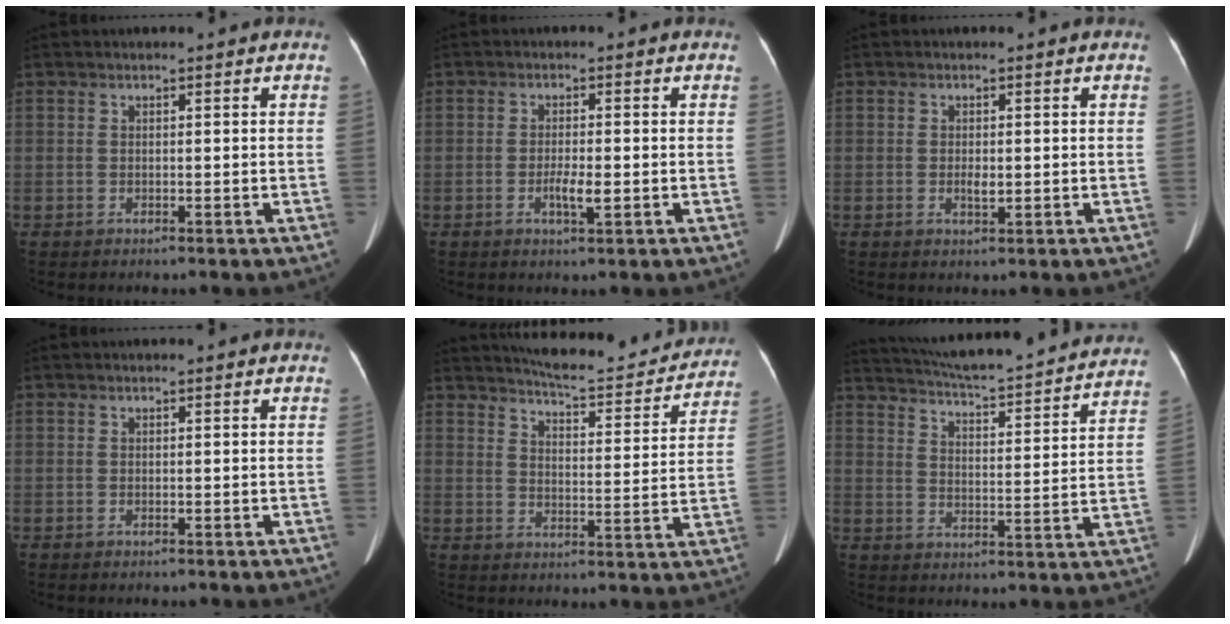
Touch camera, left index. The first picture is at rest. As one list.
[{"total": 3.1, "force": [-0.9, 0.7, 2.9], "torque": [-0.055, -0.002, -0.014]}, {"total": 1.7, "force": [-0.3, 0.7, 1.5], "torque": [-0.030, -0.003, -0.004]}, {"total": 0.0}, {"total": 15.2, "force": [14.4, 2.4, 4.2], "torque": [-0.053, -0.018, 0.179]}, {"total": 24.9, "force": [23.0, 2.1, 9.3], "torque": [-0.154, -0.026, 0.301]}]